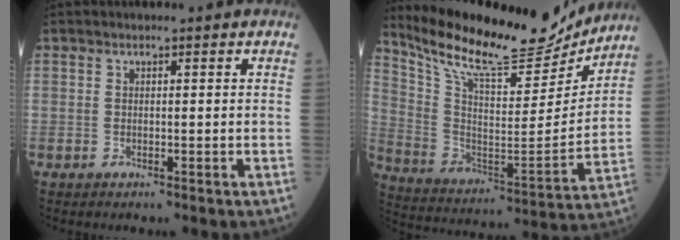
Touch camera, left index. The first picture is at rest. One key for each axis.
{"total": 20.9, "fx": 19.1, "fy": 3.3, "fz": 7.7, "tx": -0.152, "ty": -0.033, "tz": 0.306}